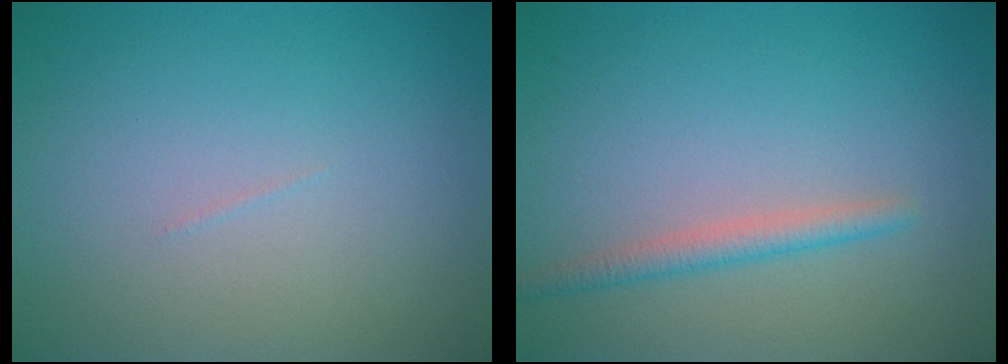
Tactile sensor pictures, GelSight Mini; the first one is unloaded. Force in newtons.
{"total": 1.9, "press": 1.9, "slide": 0.0}